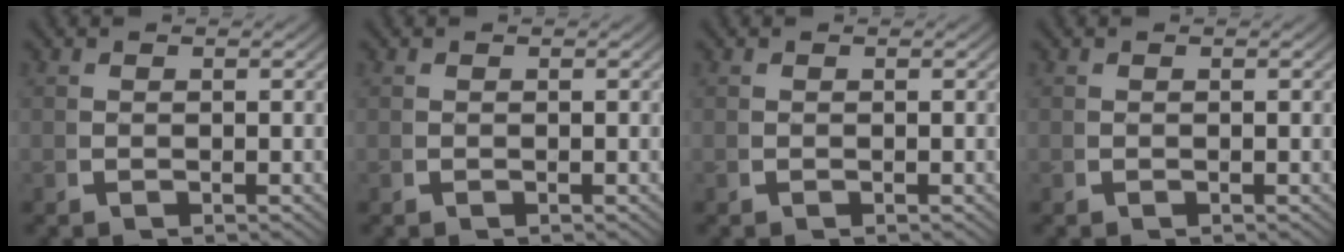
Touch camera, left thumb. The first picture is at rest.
{"total": 0.0}
{"total": 0.0}
{"total": 0.0}